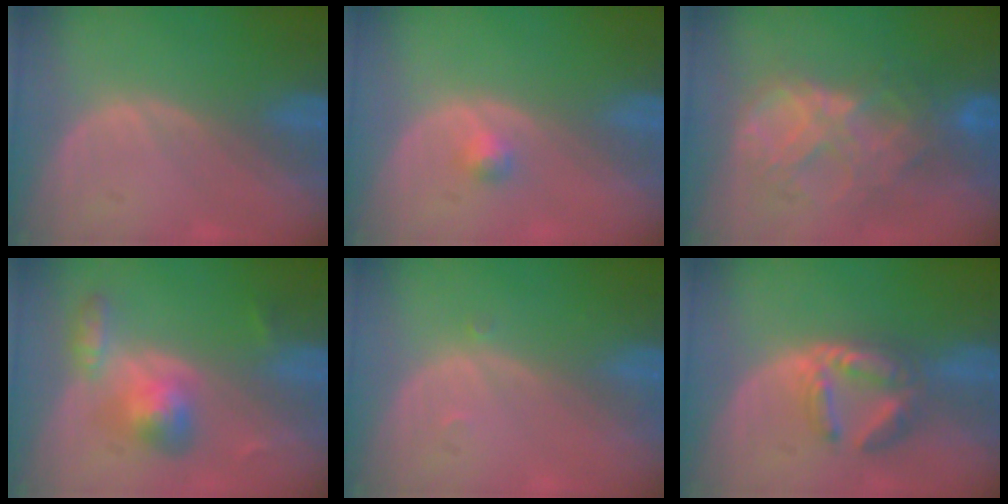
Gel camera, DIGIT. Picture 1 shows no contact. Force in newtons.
{"total": 1.7, "press": 1.4, "slide": 0.8}
{"total": 9.1, "press": 7.8, "slide": 4.7}
{"total": 5.7, "press": 5.4, "slide": 1.6}
{"total": 0.7, "press": 0.5, "slide": 0.5}
{"total": 6.0, "press": 5.7, "slide": 1.7}